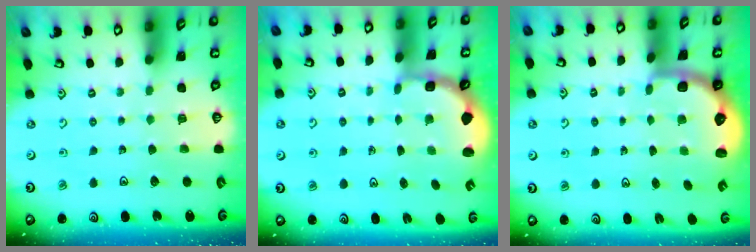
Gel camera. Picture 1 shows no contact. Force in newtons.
{"total": 2.4, "press": 2.0, "slide": 1.3}
{"total": 3.0, "press": 2.1, "slide": 2.1}